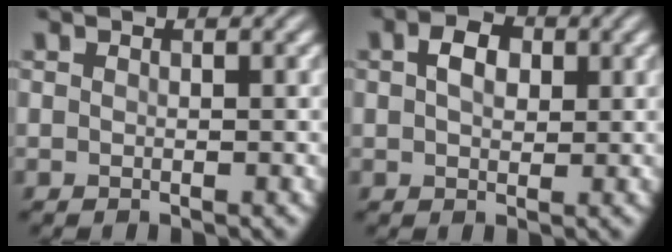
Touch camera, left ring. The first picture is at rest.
{"total": 3.1, "force": [0.8, 2.1, 2.1], "torque": [-0.043, 0.006, 0.011]}